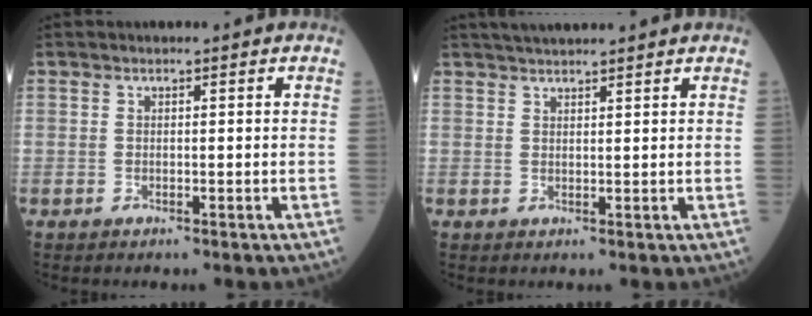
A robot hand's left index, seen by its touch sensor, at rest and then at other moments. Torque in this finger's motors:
{"motor_torque": [0.12, -0.14, 0.07, 0.02]}